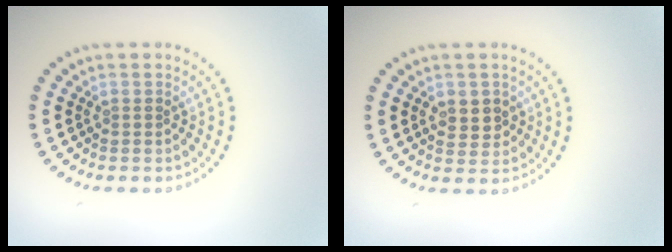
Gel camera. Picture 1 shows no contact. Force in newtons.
{"total": 2.4, "press": 2.3, "slide": 0.7}